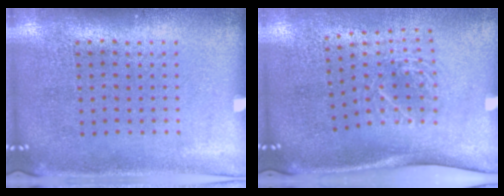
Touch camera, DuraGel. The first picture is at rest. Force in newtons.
{"total": 1.9, "press": 1.3, "slide": 1.4}